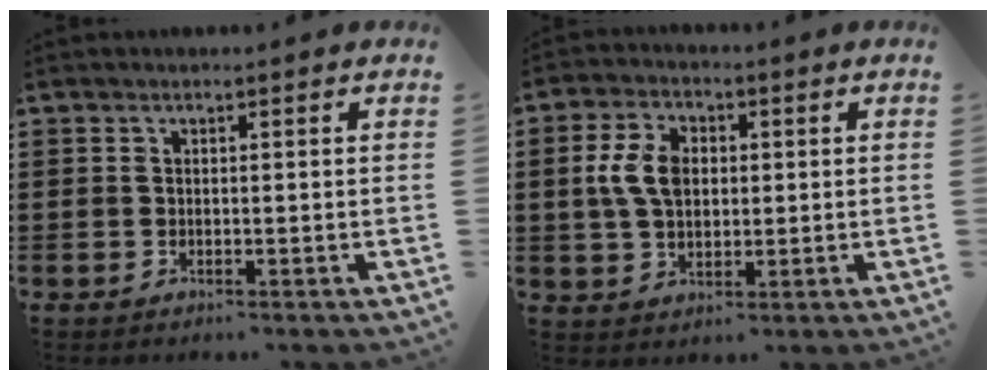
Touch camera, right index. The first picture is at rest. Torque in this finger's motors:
{"motor_torque": [1.04, 1.10, 0.65, 0.13]}